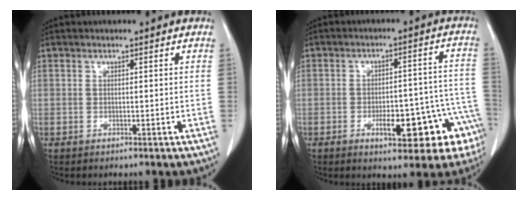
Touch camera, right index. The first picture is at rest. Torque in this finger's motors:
{"motor_torque": [0.41, -0.20, 0.27, 0.06]}